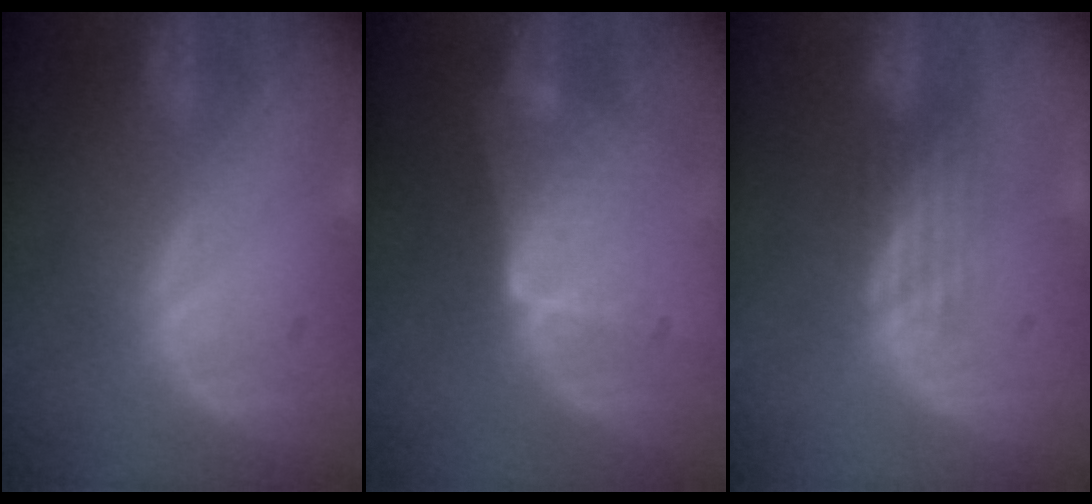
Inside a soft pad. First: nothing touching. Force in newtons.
{"total": 6.5, "press": 5.6, "slide": 3.2}
{"total": 4.1, "press": 3.4, "slide": 2.3}